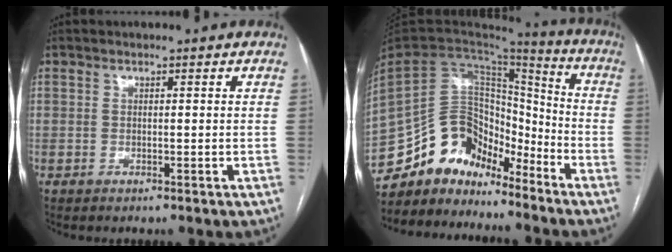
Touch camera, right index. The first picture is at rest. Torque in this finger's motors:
{"motor_torque": [0.31, -0.24, -0.26, -0.19]}